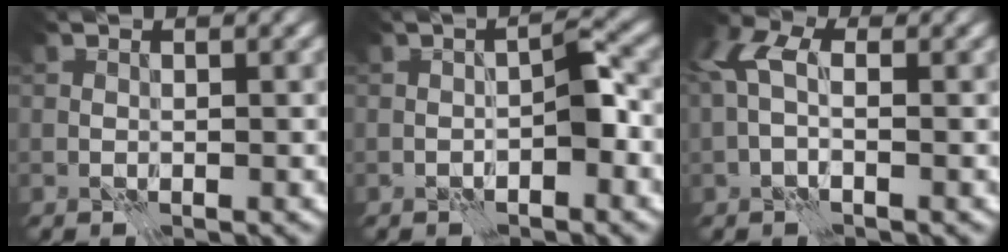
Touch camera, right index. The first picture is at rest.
{"total": 2.3, "force": [-0.5, 0.4, 2.2], "torque": [-0.031, 0.011, -0.010]}
{"total": 3.9, "force": [0.2, 2.2, 3.2], "torque": [-0.076, 0.013, -0.008]}